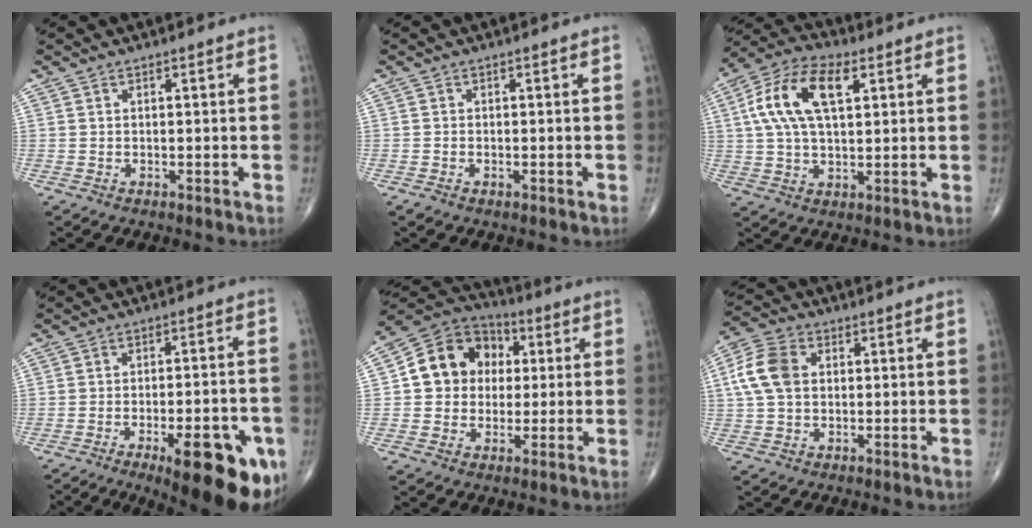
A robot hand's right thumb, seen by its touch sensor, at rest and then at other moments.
{"total": 0.9, "force": [-0.5, 0.6, 0.5], "torque": [-0.014, -0.001, -0.011]}
{"total": 14.1, "force": [4.0, 7.1, 11.5], "torque": [-0.226, 0.017, 0.070]}
{"total": 18.6, "force": [-8.6, 6.3, 15.2], "torque": [-0.146, 0.024, -0.107]}
{"total": 13.4, "force": [1.7, 11.5, 6.7], "torque": [-0.076, 0.020, 0.020]}
{"total": 9.0, "force": [1.3, 6.4, 6.1], "torque": [-0.125, 0.017, 0.020]}